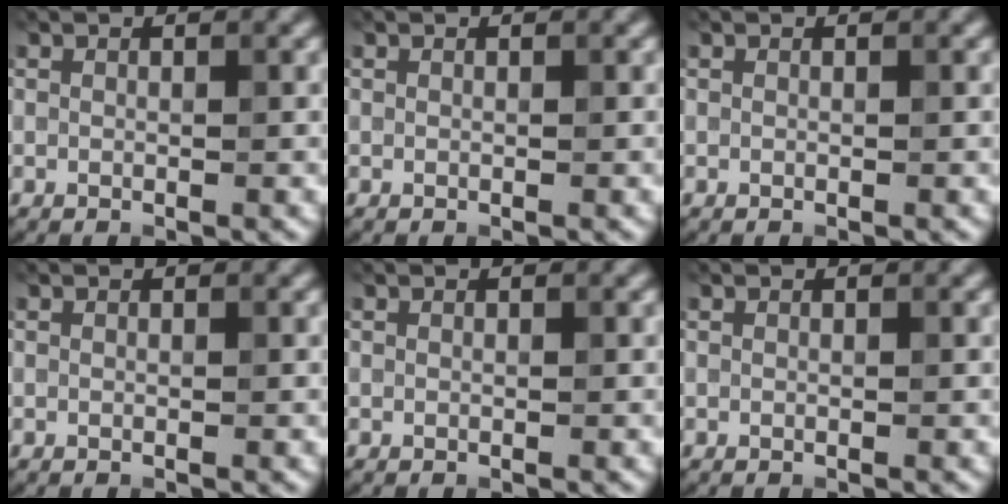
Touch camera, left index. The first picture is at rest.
{"total": 0.0}
{"total": 0.0}
{"total": 0.0}
{"total": 0.0}
{"total": 0.0}